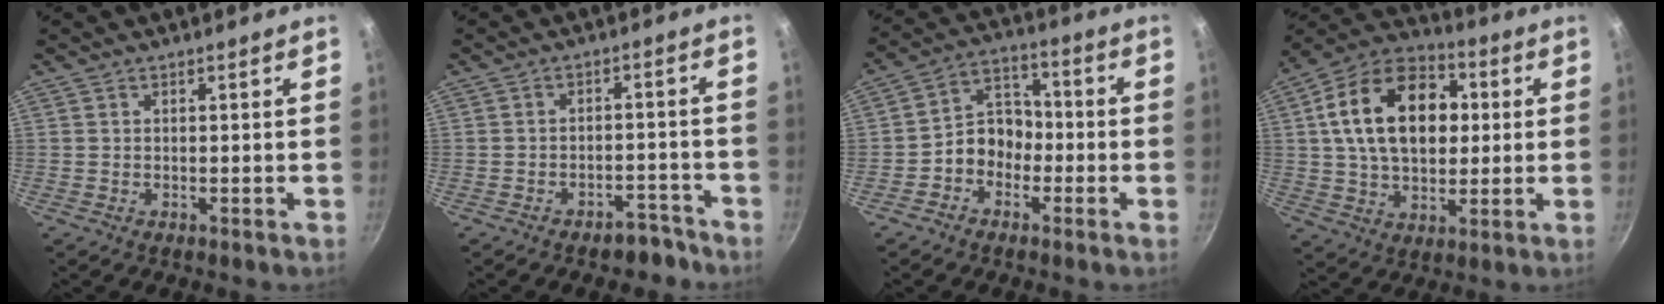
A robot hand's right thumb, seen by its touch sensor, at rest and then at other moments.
{"total": 4.7, "force": [-3.8, 2.4, 1.6], "torque": [0.005, 0.051, -0.037]}
{"total": 7.9, "force": [-2.6, 6.3, 4.0], "torque": [-0.025, 0.042, -0.060]}
{"total": 20.8, "force": [3.6, 14.0, 14.9], "torque": [-0.218, 0.021, 0.047]}